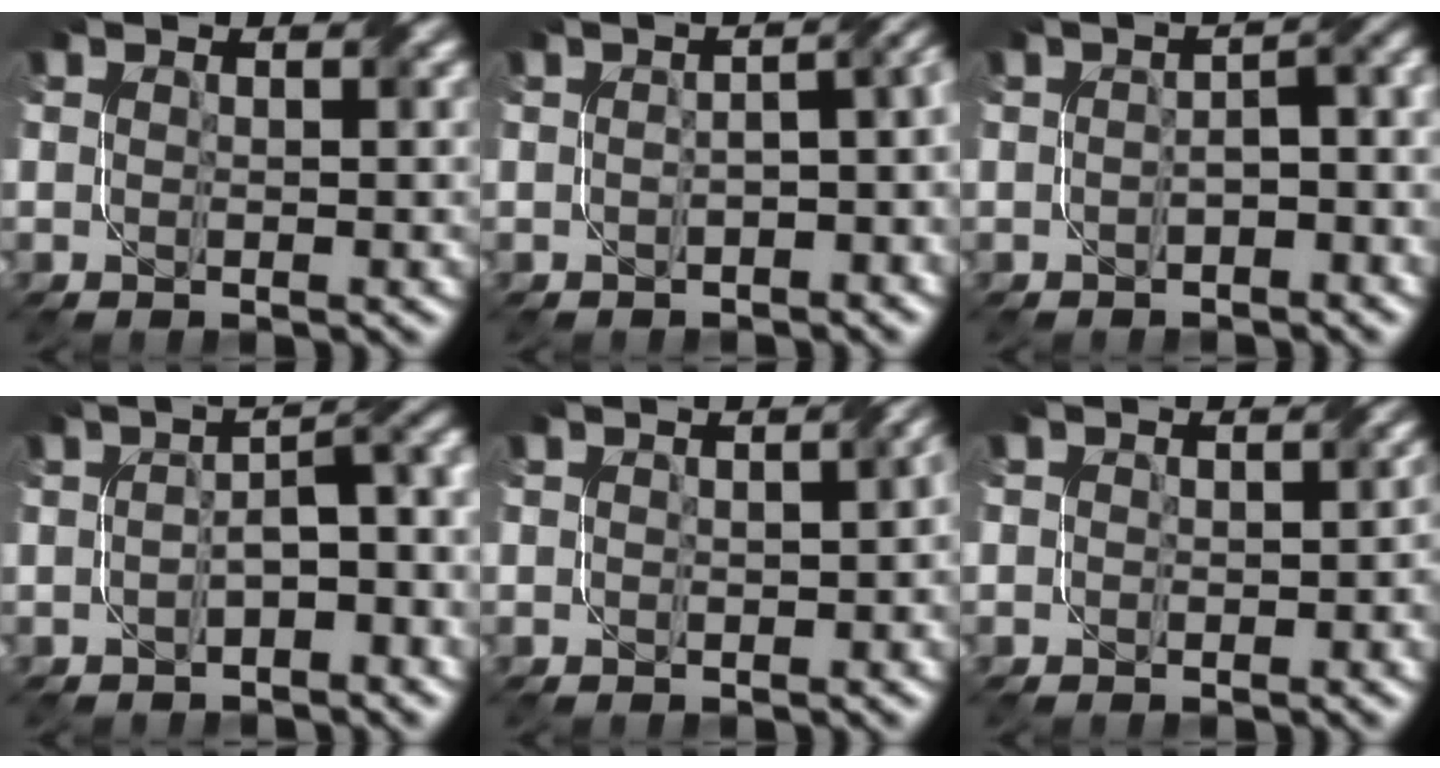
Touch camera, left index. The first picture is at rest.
{"total": 6.2, "force": [-0.8, 3.1, 5.3], "torque": [-0.034, 0.006, -0.017]}
{"total": 3.9, "force": [-1.2, 1.5, 3.4], "torque": [-0.043, 0.008, -0.018]}
{"total": 5.1, "force": [-1.3, 2.0, 4.5], "torque": [-0.060, 0.012, -0.023]}
{"total": 2.9, "force": [0.0, 1.6, 2.4], "torque": [-0.013, 0.002, 0.005]}
{"total": 2.6, "force": [-0.1, 2.0, 1.7], "torque": [-0.007, -0.002, -0.006]}